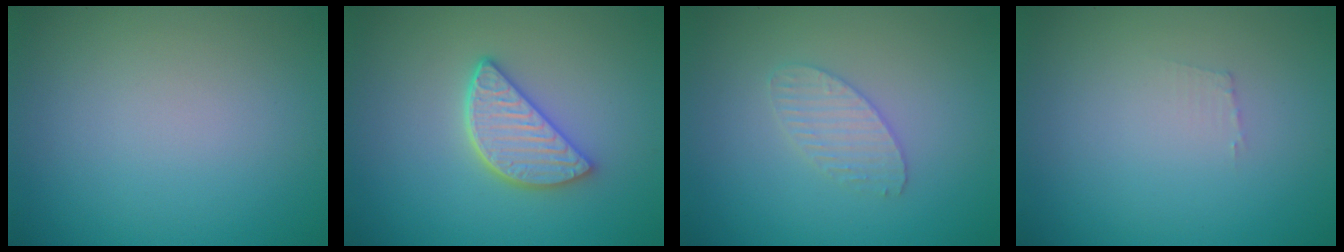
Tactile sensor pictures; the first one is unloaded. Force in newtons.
{"total": 4.2, "press": 3.4, "slide": 2.5}
{"total": 2.0, "press": 2.0, "slide": 0.1}
{"total": 0.7, "press": 0.7, "slide": 0.1}